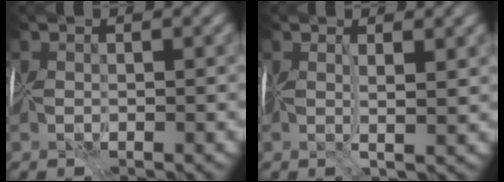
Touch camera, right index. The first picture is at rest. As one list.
[{"total": 1.5, "force": [1.0, -0.7, 0.8], "torque": [-0.009, -0.002, 0.021]}]